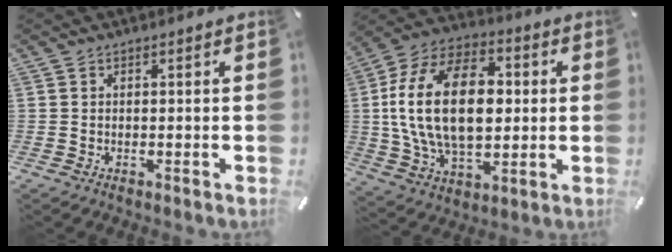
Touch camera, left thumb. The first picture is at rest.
{"total": 24.0, "force": [1.3, 15.3, 18.4], "torque": [-0.379, 0.009, 0.019]}